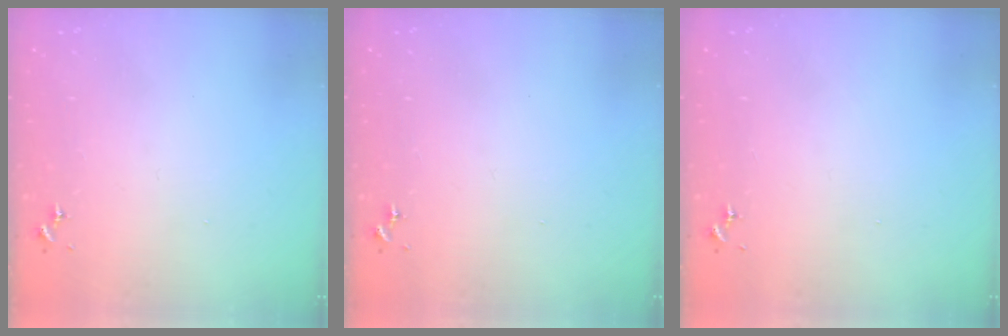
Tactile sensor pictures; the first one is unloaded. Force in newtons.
{"total": 0.0}
{"total": 0.0}